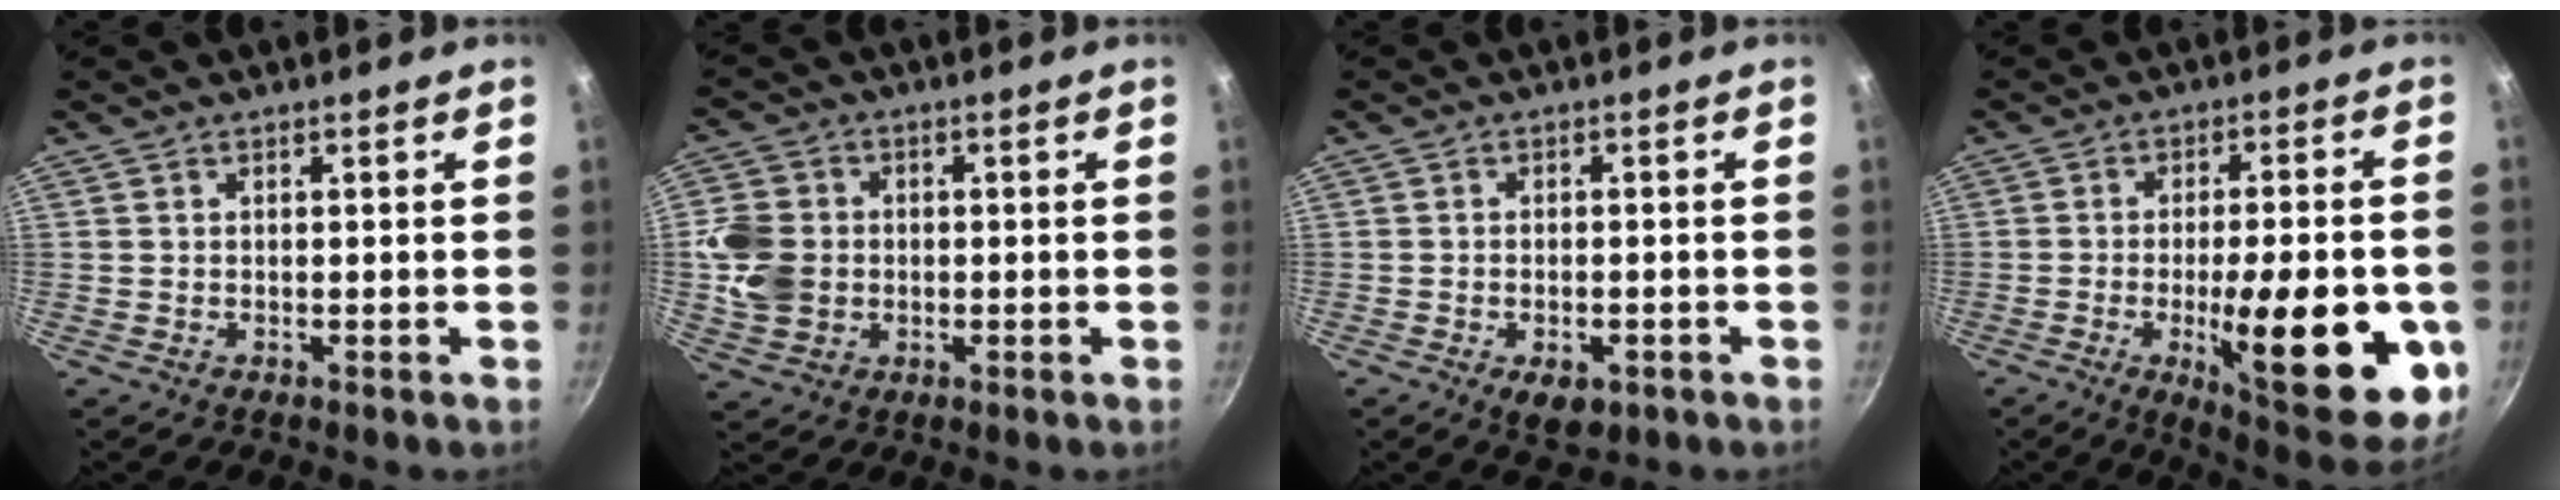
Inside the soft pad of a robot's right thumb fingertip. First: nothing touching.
{"total": 9.0, "force": [-0.5, 7.7, 4.5], "torque": [-0.070, 0.007, -0.012]}
{"total": 5.1, "force": [-2.3, 2.7, 3.6], "torque": [-0.046, 0.006, -0.026]}
{"total": 23.2, "force": [-5.9, 7.0, 21.3], "torque": [-0.262, 0.003, -0.075]}